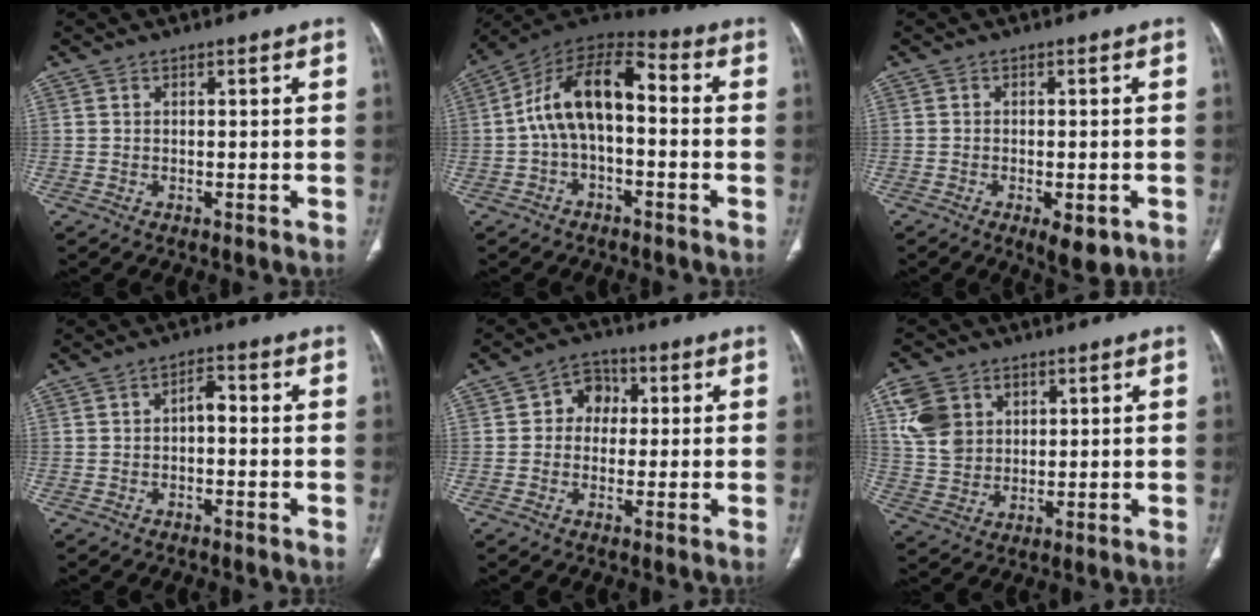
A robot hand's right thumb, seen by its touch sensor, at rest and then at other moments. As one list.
[{"total": 13.2, "force": [-0.4, 7.0, 11.2], "torque": [-0.186, 0.051, -0.020]}, {"total": 6.5, "force": [-2.4, 2.6, 5.5], "torque": [-0.078, -0.009, -0.029]}, {"total": 2.8, "force": [-0.4, 1.6, 2.3], "torque": [-0.027, 0.014, -0.013]}, {"total": 6.0, "force": [0.9, 5.1, 3.0], "torque": [-0.012, 0.011, 0.004]}, {"total": 10.4, "force": [4.1, 8.1, 5.0], "torque": [-0.082, -0.013, 0.087]}]